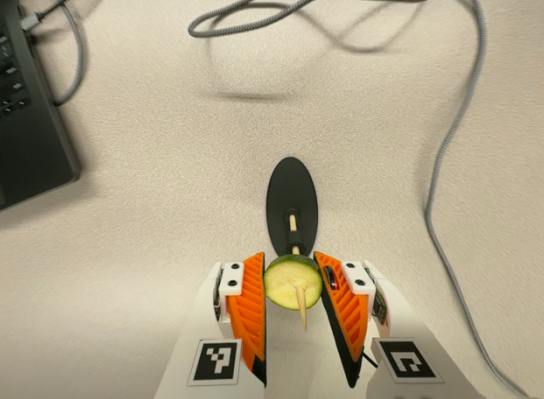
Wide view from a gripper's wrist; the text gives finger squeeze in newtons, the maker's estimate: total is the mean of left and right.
{"total": 9.1, "left": 8.8, "right": 9.4}